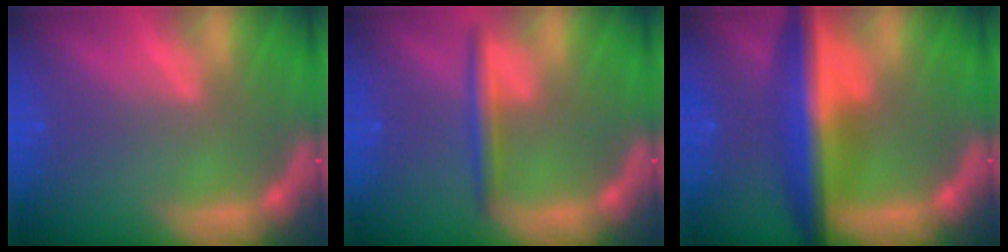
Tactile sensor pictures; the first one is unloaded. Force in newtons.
{"total": 2.5}
{"total": 8.5}